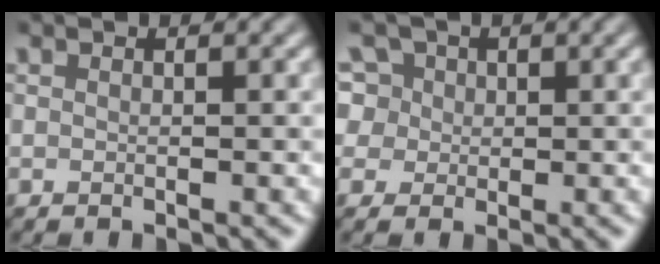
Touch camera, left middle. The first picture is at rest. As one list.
[{"total": 7.8, "force": [3.5, 6.1, 3.3], "torque": [-0.062, 0.034, 0.025]}]